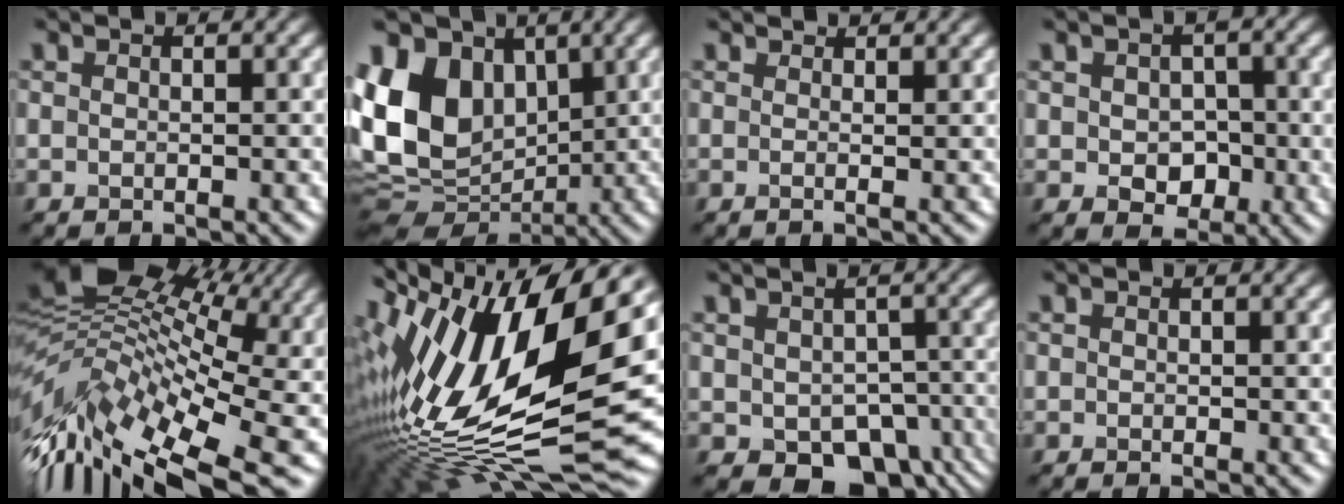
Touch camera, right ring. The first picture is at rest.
{"total": 15.2, "force": [2.6, 11.5, 9.6], "torque": [-0.219, 0.010, 0.054]}
{"total": 2.1, "force": [1.5, 0.6, 1.3], "torque": [-0.022, -0.011, 0.001]}
{"total": 3.9, "force": [-0.3, 3.0, 2.5], "torque": [-0.035, -0.007, -0.004]}
{"total": 14.3, "force": [0.5, 6.7, 12.6], "torque": [-0.242, 0.013, 0.012]}
{"total": 17.7, "force": [1.8, 7.7, 15.8], "torque": [-0.283, 0.017, 0.016]}
{"total": 7.1, "force": [-2.6, 4.6, 4.7], "torque": [-0.068, -0.021, -0.027]}
{"total": 0.0}